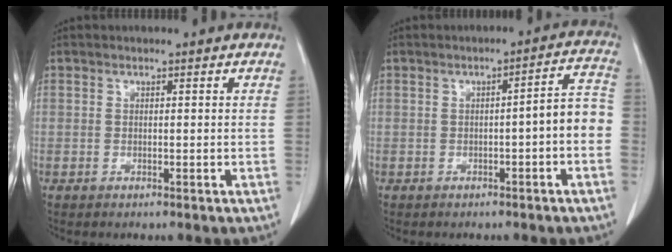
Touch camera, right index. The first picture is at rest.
{"total": 5.5, "force": [-1.3, 0.5, 5.3], "torque": [-0.059, 0.025, -0.021]}